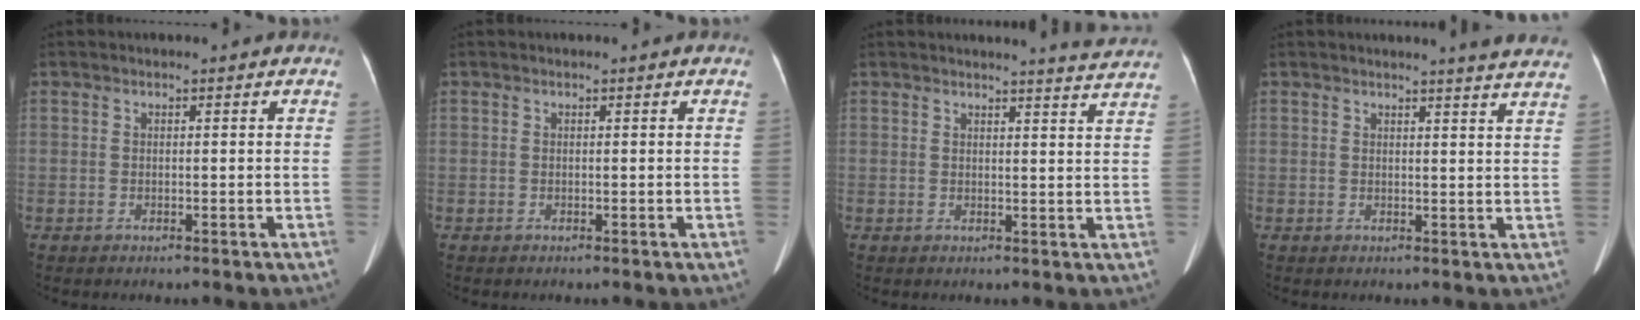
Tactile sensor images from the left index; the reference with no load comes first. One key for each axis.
{"total": 0.0}
{"total": 5.3, "fx": 5.1, "fy": -1.0, "fz": 0.9, "tx": -0.020, "ty": -0.016, "tz": 0.047}
{"total": 8.6, "fx": 8.0, "fy": -0.6, "fz": 3.0, "tx": -0.033, "ty": -0.024, "tz": 0.068}